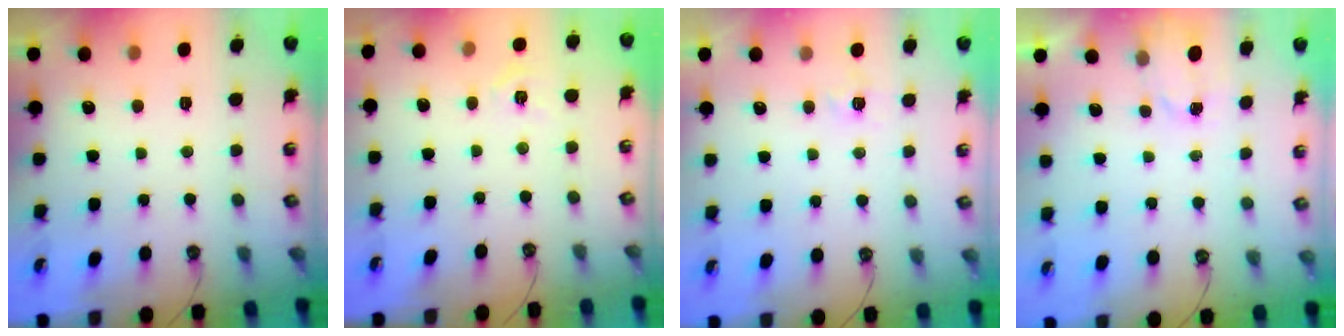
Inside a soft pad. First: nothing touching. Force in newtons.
{"total": 2.9, "press": 2.9, "slide": 0.4}
{"total": 5.0, "press": 5.0, "slide": 0.7}
{"total": 1.5, "press": 1.5, "slide": 0.3}